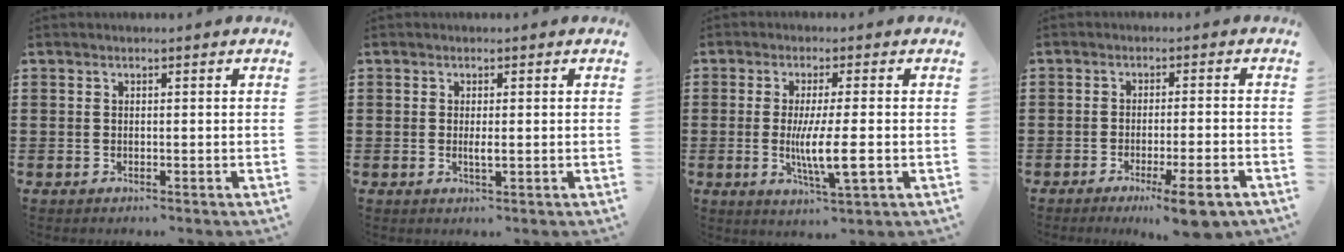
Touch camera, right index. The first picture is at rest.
{"total": 1.6, "force": [0.0, 0.3, 1.6], "torque": [-0.031, -0.004, -0.001]}
{"total": 7.6, "force": [-1.0, 1.1, 7.5], "torque": [-0.141, -0.013, -0.021]}
{"total": 5.4, "force": [-3.8, 0.2, 3.8], "torque": [-0.058, -0.010, -0.064]}